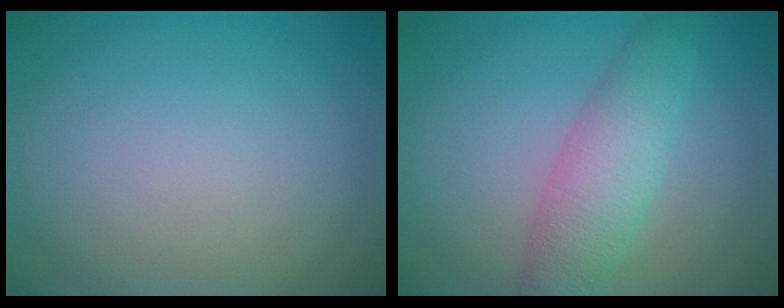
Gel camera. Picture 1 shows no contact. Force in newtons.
{"total": 4.7, "press": 4.7, "slide": 0.1}